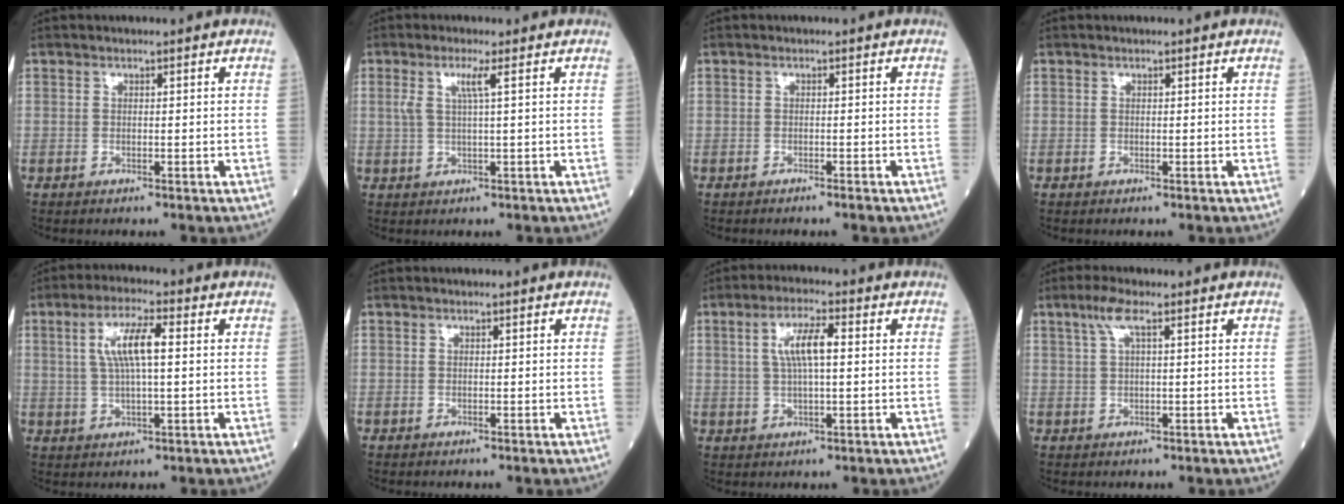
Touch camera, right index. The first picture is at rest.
{"total": 3.1, "force": [1.1, -0.4, 2.9], "torque": [-0.066, 0.004, 0.021]}
{"total": 1.0, "force": [-0.9, -0.1, 0.6], "torque": [-0.015, -0.002, -0.012]}
{"total": 0.0}
{"total": 7.2, "force": [1.4, 1.3, 7.0], "torque": [-0.140, 0.013, 0.028]}
{"total": 0.0}
{"total": 6.1, "force": [1.1, 1.2, 5.9], "torque": [-0.116, 0.012, 0.023]}
{"total": 3.3, "force": [1.6, 0.3, 2.9], "torque": [-0.067, 0.014, 0.034]}